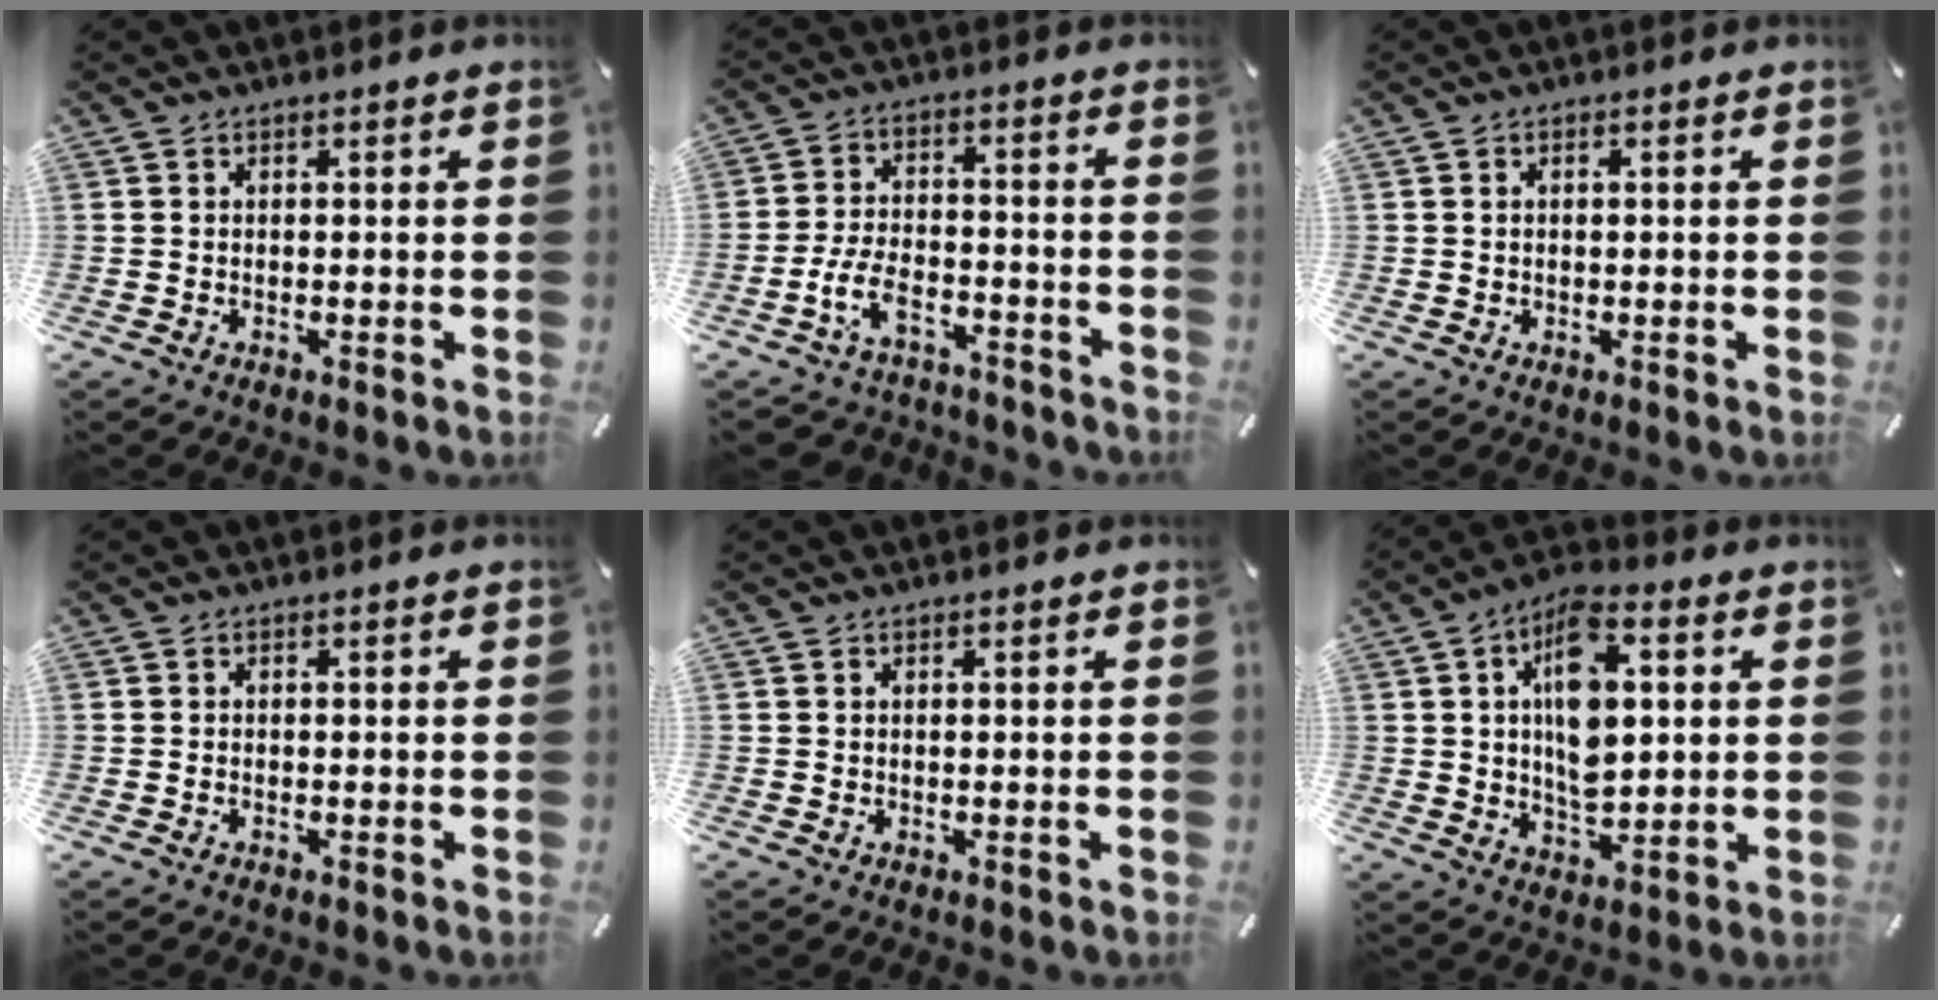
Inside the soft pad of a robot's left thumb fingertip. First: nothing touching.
{"total": 9.5, "force": [-4.9, 5.8, 5.8], "torque": [-0.126, 0.018, -0.092]}
{"total": 1.0, "force": [0.0, 0.6, 0.8], "torque": [-0.017, 0.002, -0.001]}
{"total": 0.6, "force": [-0.4, 0.3, 0.4], "torque": [-0.008, -0.001, -0.007]}
{"total": 0.0}
{"total": 14.2, "force": [2.7, 8.2, 11.3], "torque": [-0.208, -0.001, 0.041]}